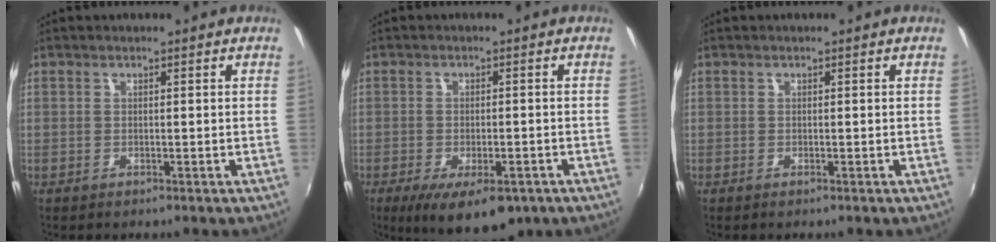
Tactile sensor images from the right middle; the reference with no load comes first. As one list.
[{"total": 10.7, "force": [-6.5, 4.2, 7.4], "torque": [-0.138, -0.031, -0.090]}, {"total": 0.0}]